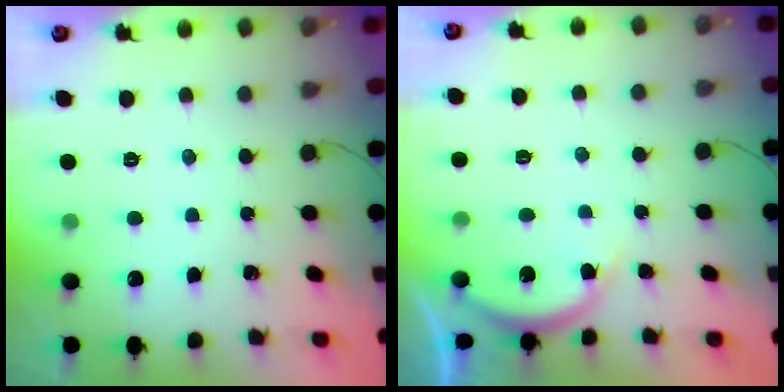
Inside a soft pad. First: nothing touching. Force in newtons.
{"total": 3.9, "press": 3.8, "slide": 0.5}